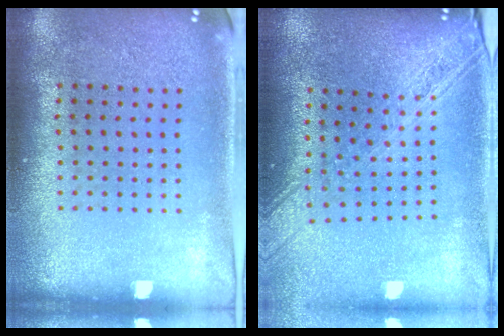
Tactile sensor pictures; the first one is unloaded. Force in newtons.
{"total": 2.2, "press": 1.9, "slide": 1.2}